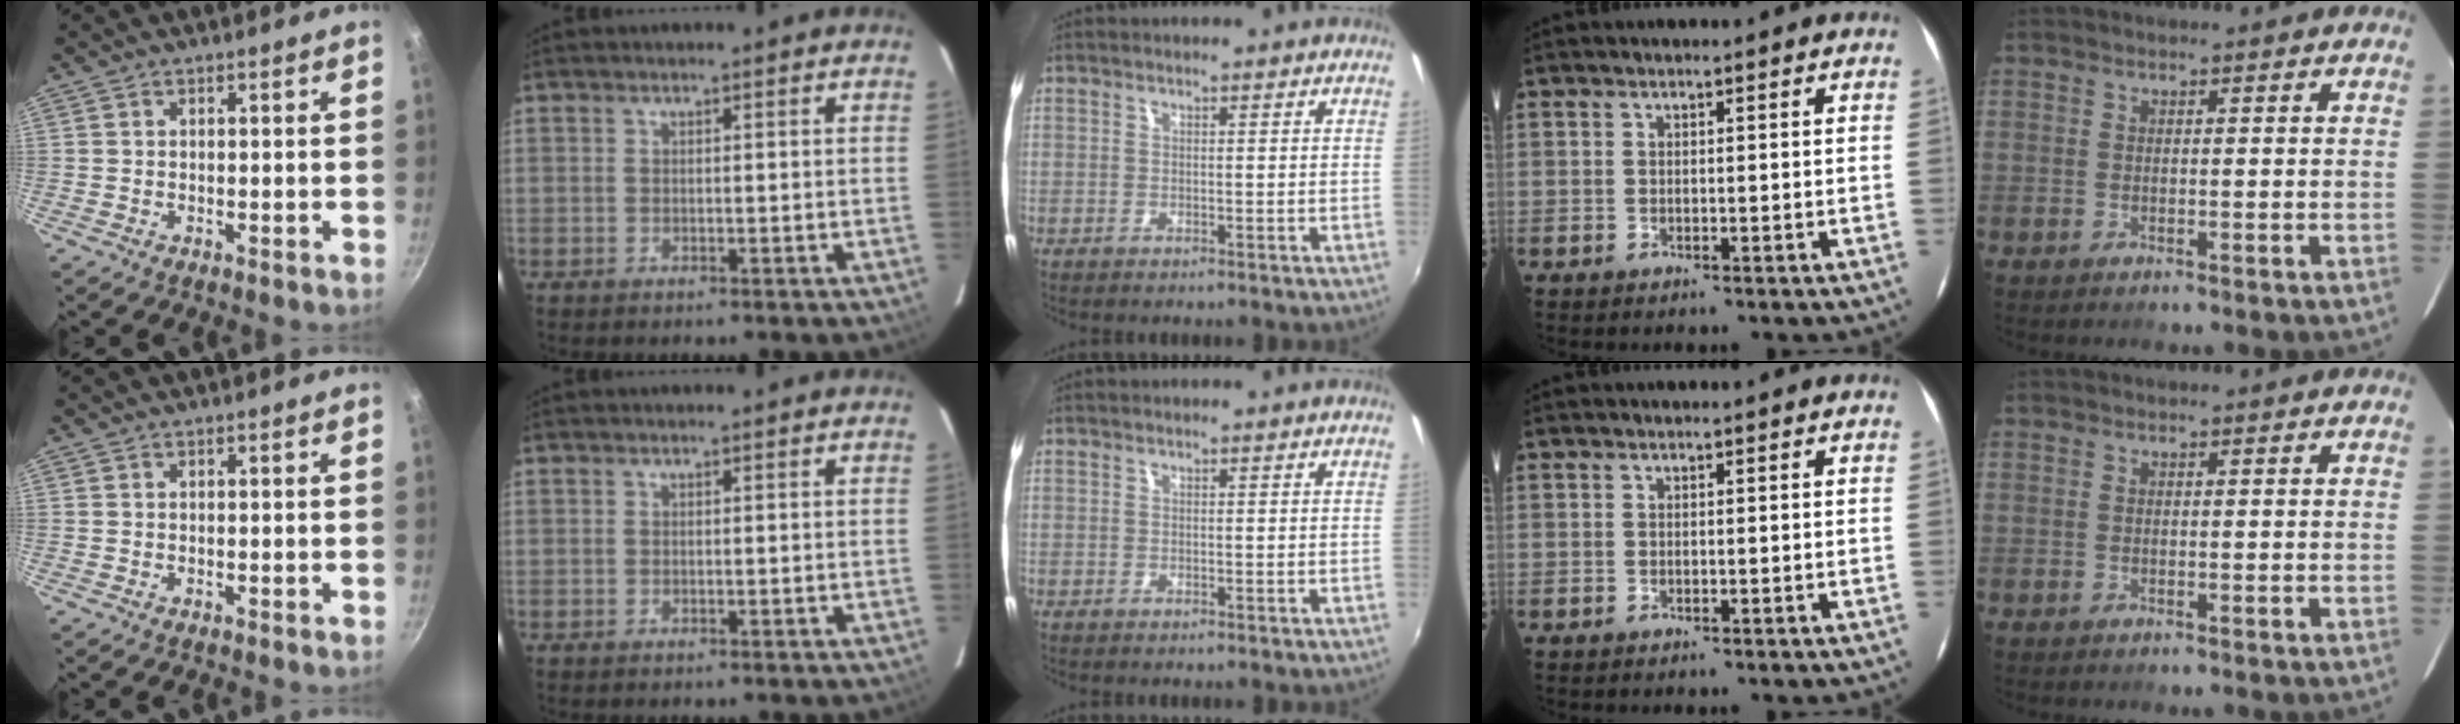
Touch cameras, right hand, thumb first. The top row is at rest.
{}